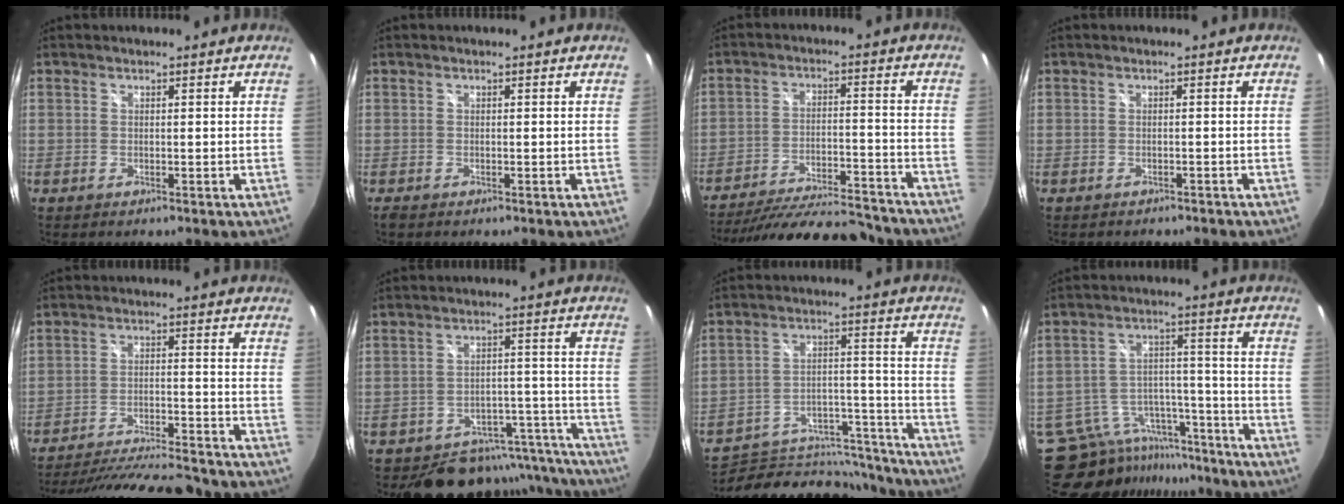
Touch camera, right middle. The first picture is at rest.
{"total": 0.6, "force": [-0.5, 0.2, 0.3], "torque": [-0.007, -0.002, -0.009]}
{"total": 23.2, "force": [-20.8, 4.7, 9.3], "torque": [-0.172, -0.020, -0.289]}
{"total": 1.8, "force": [-1.6, 0.6, 0.4], "torque": [-0.012, -0.010, -0.022]}
{"total": 21.4, "force": [-19.1, 3.2, 9.2], "torque": [-0.176, -0.033, -0.282]}
{"total": 16.5, "force": [-14.7, 7.1, 2.2], "torque": [-0.036, 0.058, -0.178]}
{"total": 20.7, "force": [-19.0, 6.8, 4.6], "torque": [-0.076, 0.044, -0.253]}
{"total": 14.5, "force": [-12.9, 6.2, 2.1], "torque": [-0.050, 0.037, -0.178]}